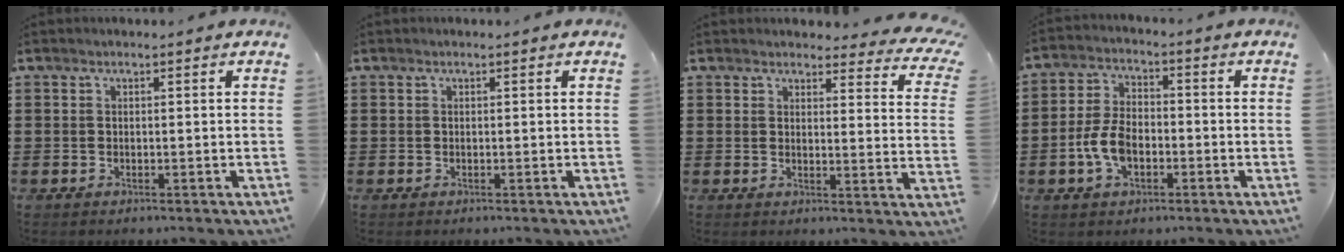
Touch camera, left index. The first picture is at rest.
{"total": 0.0}
{"total": 4.0, "force": [3.7, 0.7, 1.4], "torque": [-0.027, -0.019, 0.065]}
{"total": 6.8, "force": [-2.1, 4.0, 5.1], "torque": [-0.130, 0.001, -0.047]}